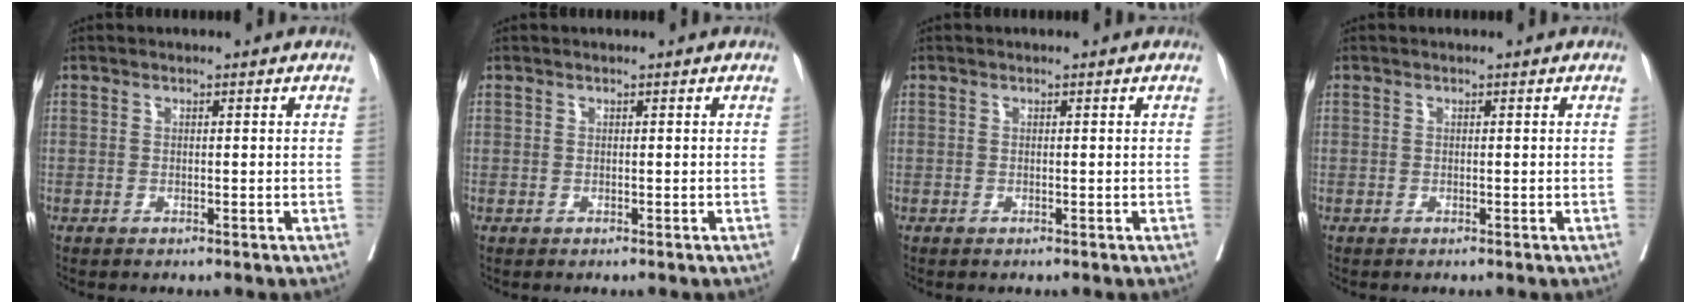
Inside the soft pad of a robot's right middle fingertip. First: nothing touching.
{"total": 0.0}
{"total": 0.0}
{"total": 0.0}